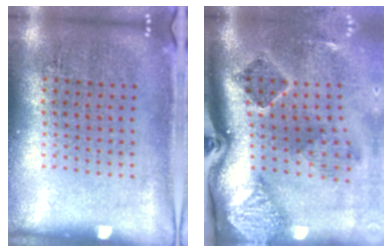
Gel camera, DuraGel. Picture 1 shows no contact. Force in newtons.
{"total": 2.8, "press": 1.9, "slide": 2.1}